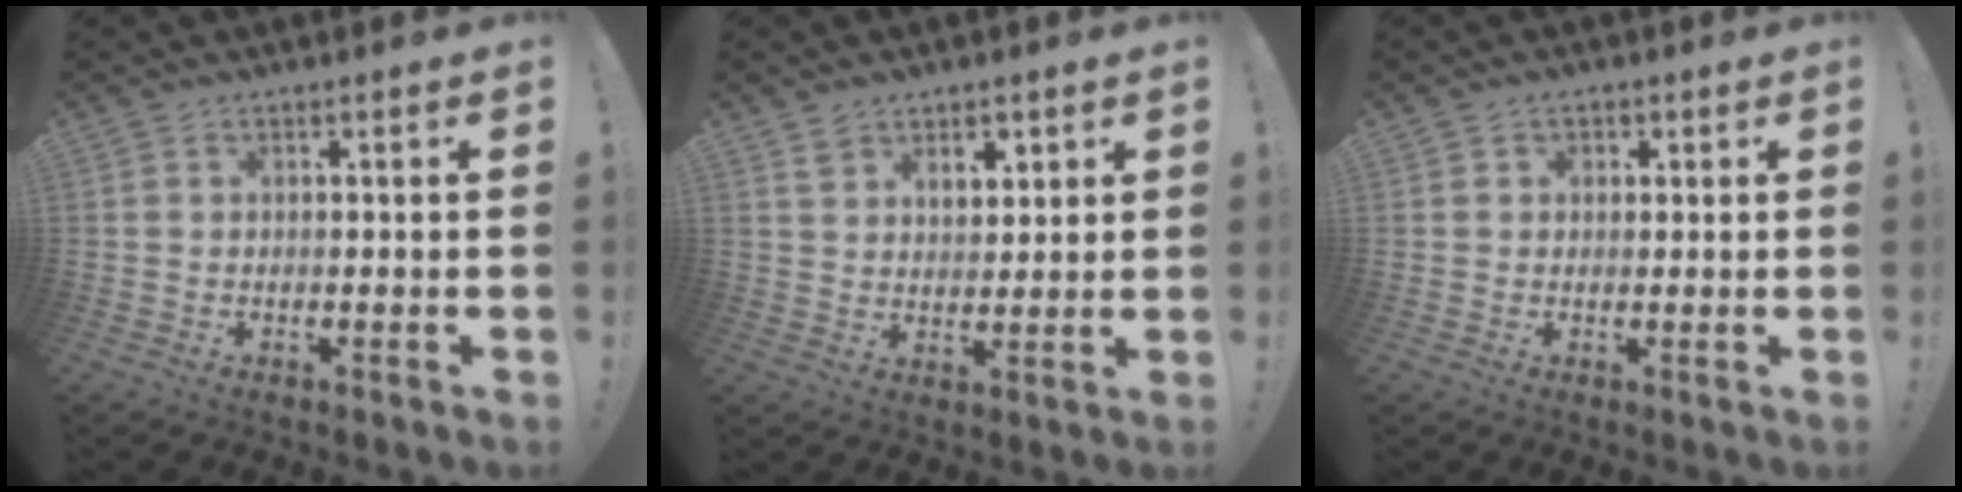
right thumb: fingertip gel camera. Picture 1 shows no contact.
{"total": 6.5, "force": [4.0, 4.3, 2.9], "torque": [-0.040, -0.018, 0.072]}
{"total": 1.5, "force": [0.2, 1.4, 0.5], "torque": [-0.001, 0.001, 0.000]}